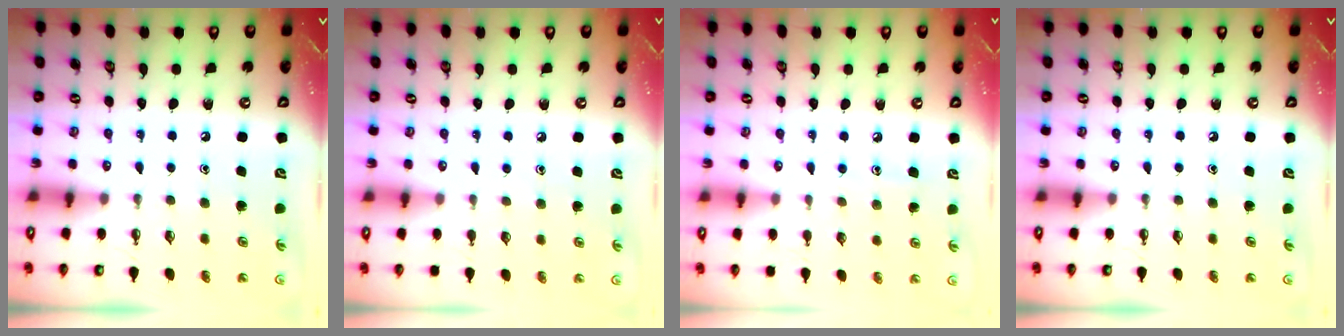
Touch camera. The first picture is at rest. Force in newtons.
{"total": 4.1, "press": 4.1, "slide": 0.4}
{"total": 6.2, "press": 6.2, "slide": 0.6}
{"total": 0.0}